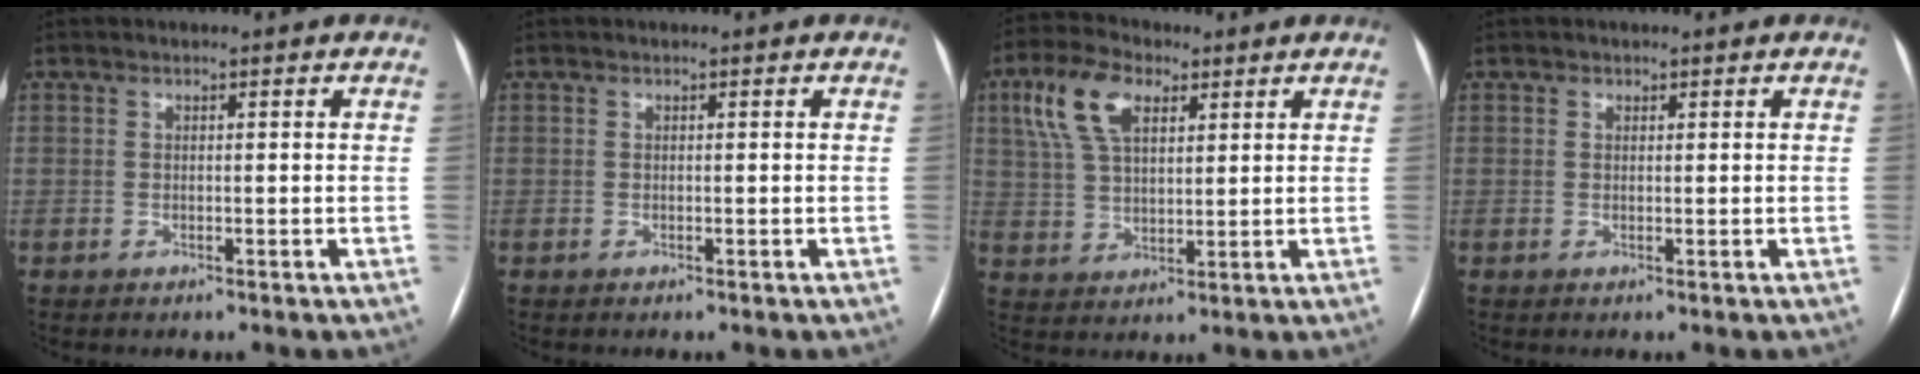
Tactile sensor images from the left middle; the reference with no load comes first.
{"total": 0.0}
{"total": 9.6, "force": [4.4, 4.9, 7.0], "torque": [-0.155, 0.027, 0.086]}
{"total": 0.6, "force": [0.3, 0.5, 0.1], "torque": [0.003, 0.000, 0.003]}